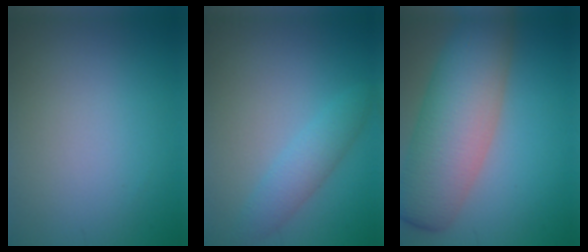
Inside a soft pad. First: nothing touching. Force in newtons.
{"total": 2.8, "press": 2.8, "slide": 0.2}
{"total": 10.1, "press": 10.1, "slide": 0.3}